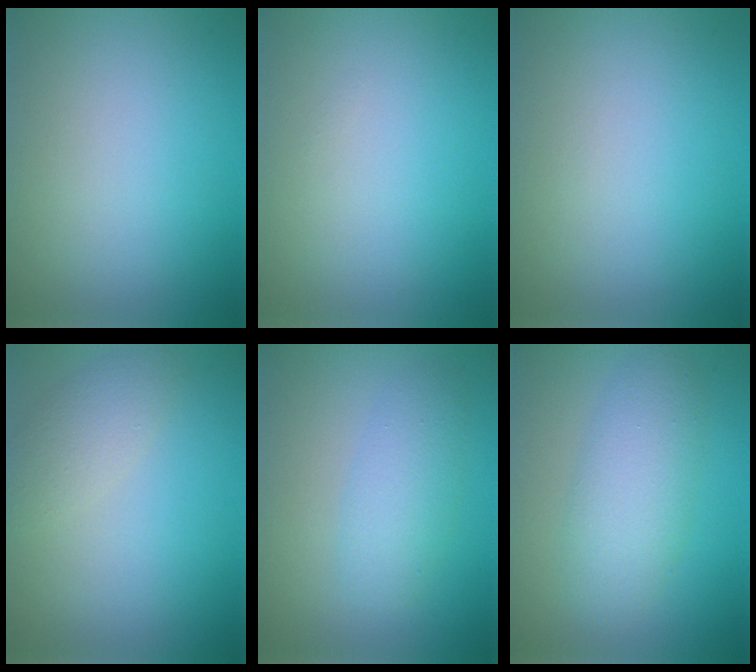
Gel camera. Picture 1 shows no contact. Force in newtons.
{"total": 0.0}
{"total": 0.0}
{"total": 2.4, "press": 2.4, "slide": 0.2}
{"total": 3.0, "press": 3.0, "slide": 0.1}
{"total": 4.3, "press": 4.3, "slide": 0.0}